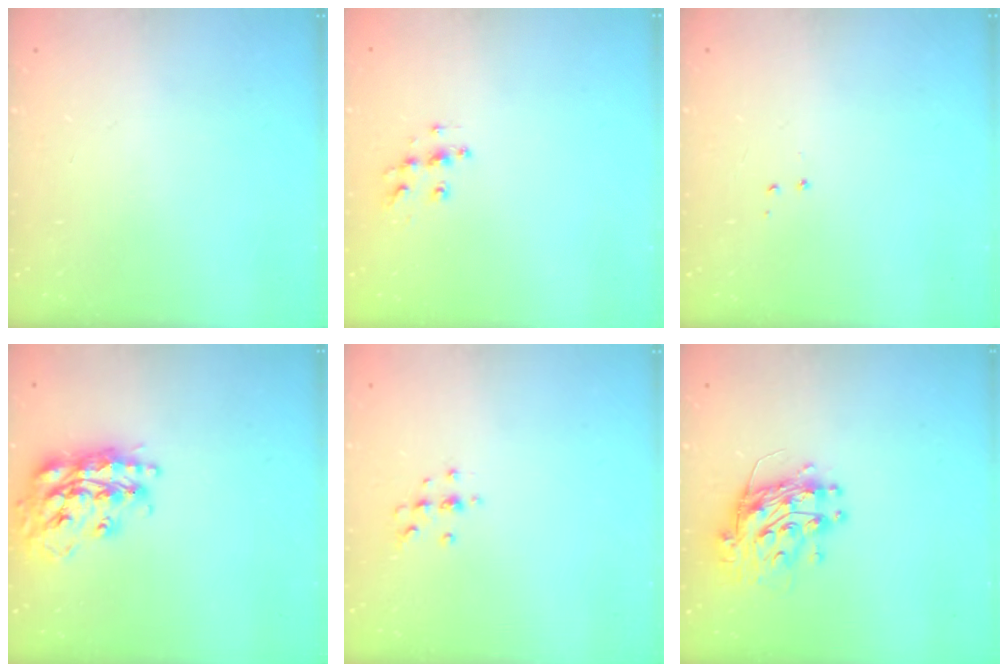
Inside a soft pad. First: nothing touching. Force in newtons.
{"total": 7.5, "press": 7.5, "slide": 0.1}
{"total": 3.5, "press": 3.5, "slide": 0.5}
{"total": 19.5, "press": 19.5, "slide": 1.8}
{"total": 4.1, "press": 4.1, "slide": 0.4}
{"total": 12.9, "press": 12.9, "slide": 1.1}